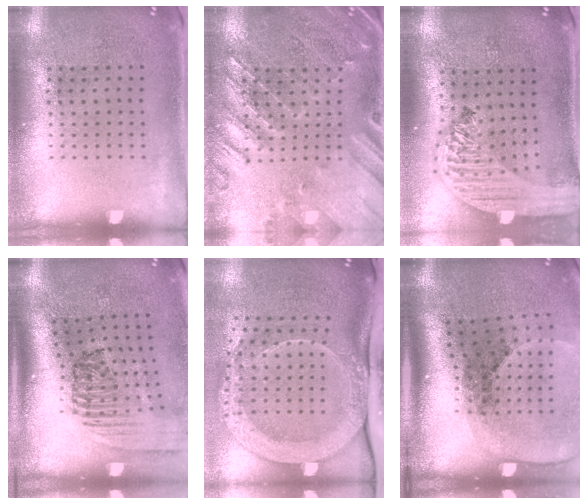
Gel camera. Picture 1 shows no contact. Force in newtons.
{"total": 0.6, "press": 0.4, "slide": 0.4}
{"total": 3.1, "press": 2.4, "slide": 1.9}
{"total": 2.3, "press": 1.6, "slide": 1.7}
{"total": 3.1, "press": 2.3, "slide": 2.1}
{"total": 2.7, "press": 1.9, "slide": 2.0}